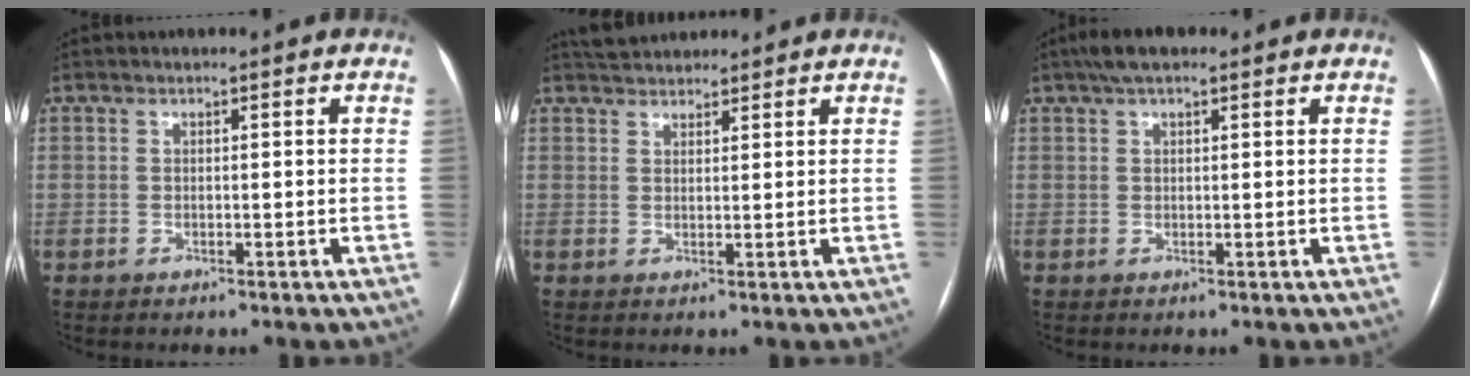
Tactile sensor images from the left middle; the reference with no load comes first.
{"total": 4.8, "force": [4.6, 1.2, 1.0], "torque": [-0.017, 0.031, 0.076]}
{"total": 4.4, "force": [3.0, 1.4, 2.9], "torque": [-0.056, 0.027, 0.051]}